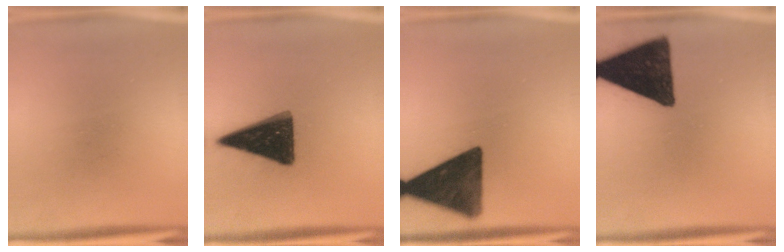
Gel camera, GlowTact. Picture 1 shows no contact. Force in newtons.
{"total": 15.2}
{"total": 14.9}
{"total": 16.7}